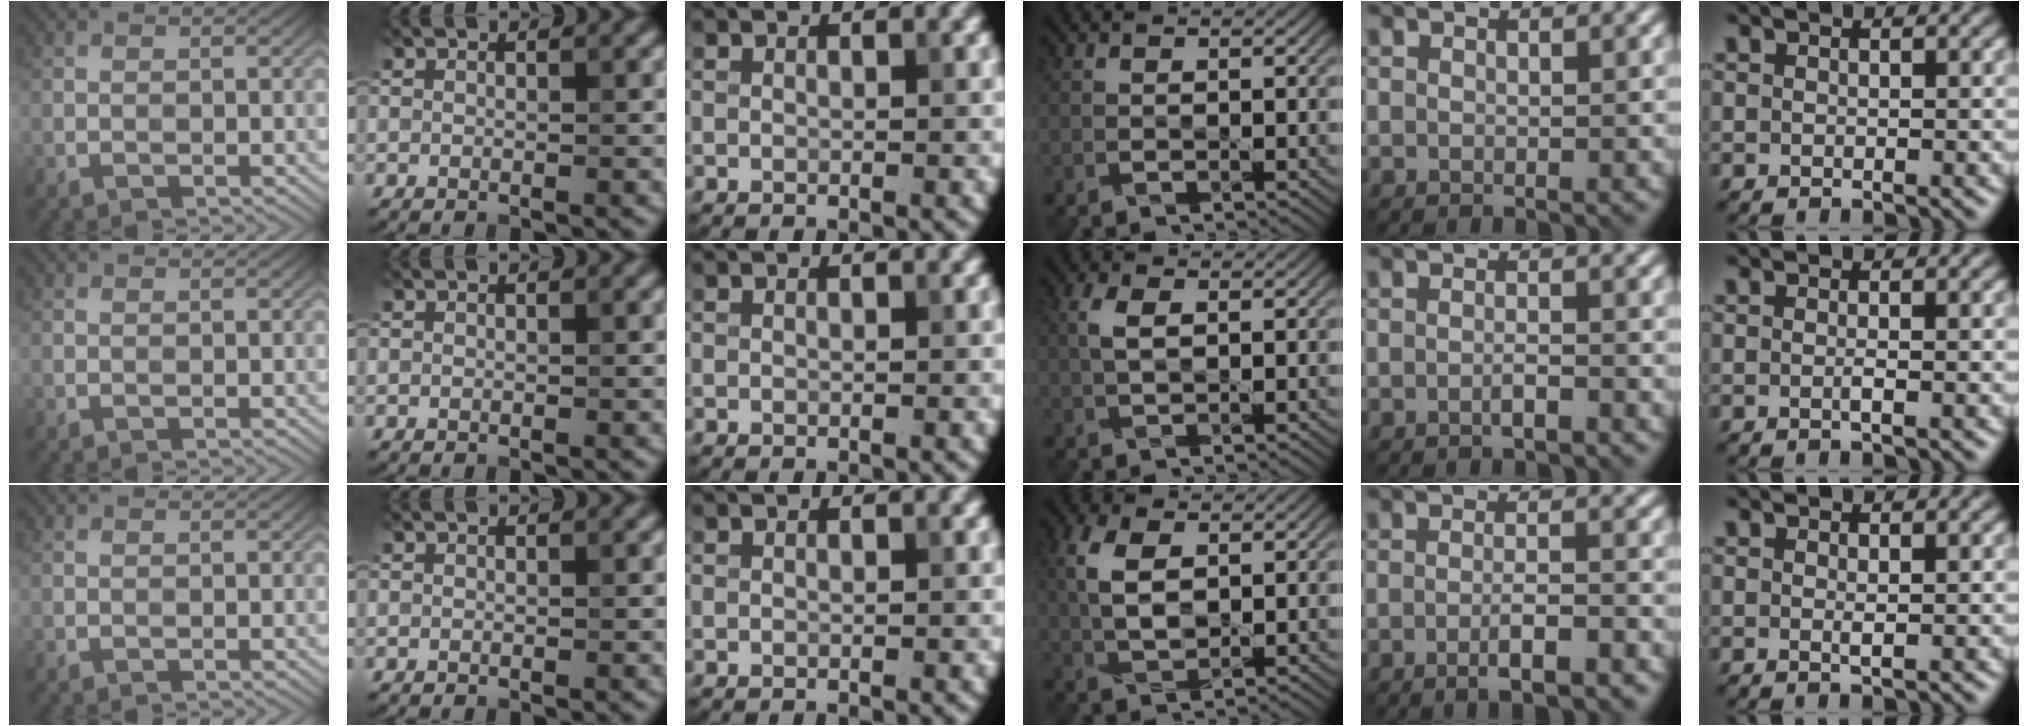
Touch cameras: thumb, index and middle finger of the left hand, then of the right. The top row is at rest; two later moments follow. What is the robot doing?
{"motion": "dispense", "object": "toothpaste"}